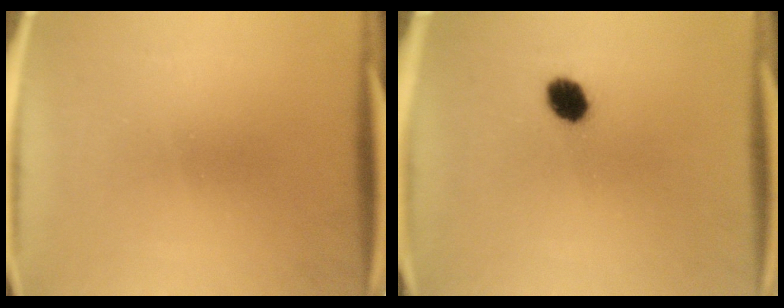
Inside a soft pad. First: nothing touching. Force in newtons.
{"total": 4.9}